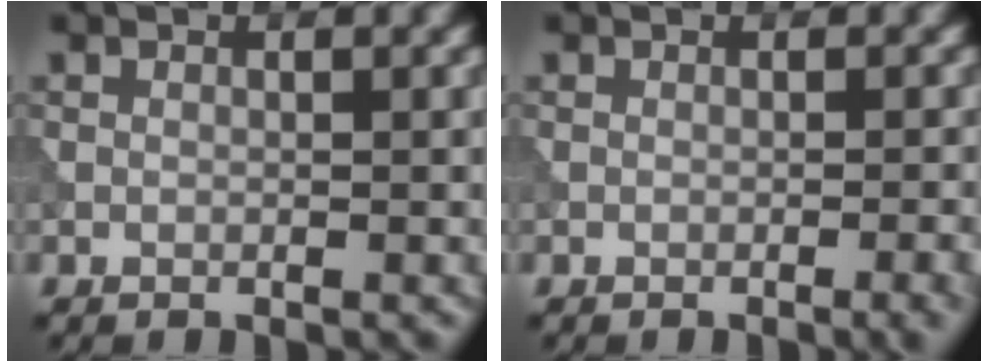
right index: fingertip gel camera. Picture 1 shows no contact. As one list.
[{"total": 2.0, "force": [-0.7, 0.5, 1.8], "torque": [-0.016, 0.002, -0.011]}]